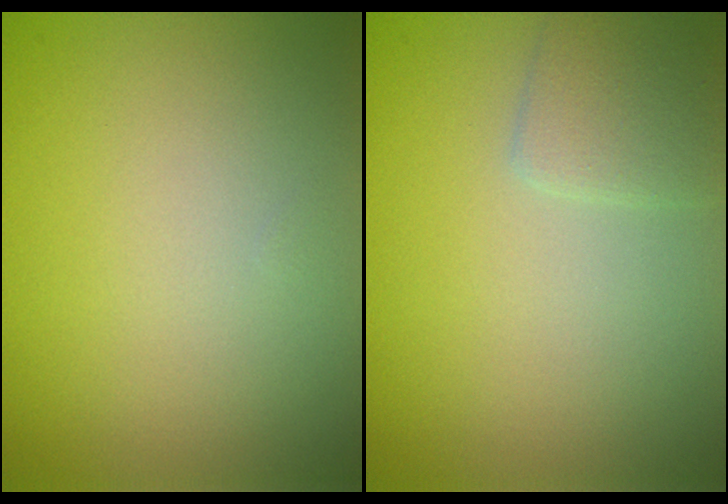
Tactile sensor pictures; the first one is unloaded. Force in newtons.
{"total": 1.9, "press": 1.9, "slide": 0.1}